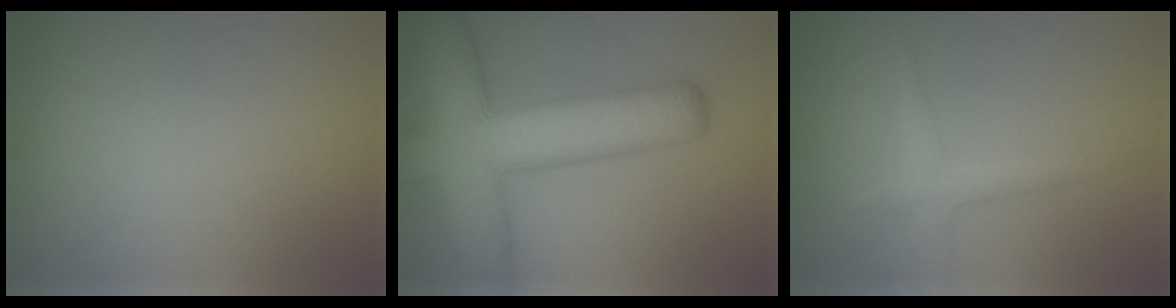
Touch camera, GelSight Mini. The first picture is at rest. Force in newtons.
{"total": 11.8, "press": 11.8, "slide": 0.6}
{"total": 1.2, "press": 1.2, "slide": 0.1}